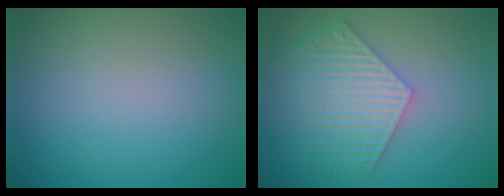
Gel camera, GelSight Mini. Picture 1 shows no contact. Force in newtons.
{"total": 5.7, "press": 4.6, "slide": 3.4}